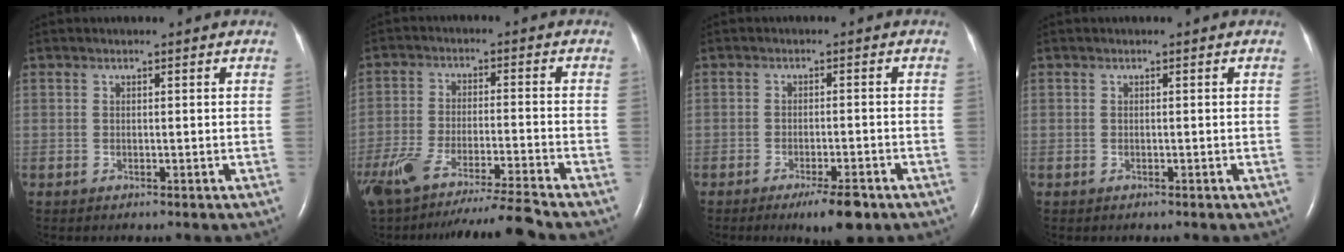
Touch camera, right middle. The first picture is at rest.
{"total": 15.5, "force": [-13.6, -1.7, 7.3], "torque": [-0.129, -0.029, -0.228]}
{"total": 5.1, "force": [-3.3, 0.8, 3.8], "torque": [-0.063, -0.009, -0.046]}
{"total": 0.0}